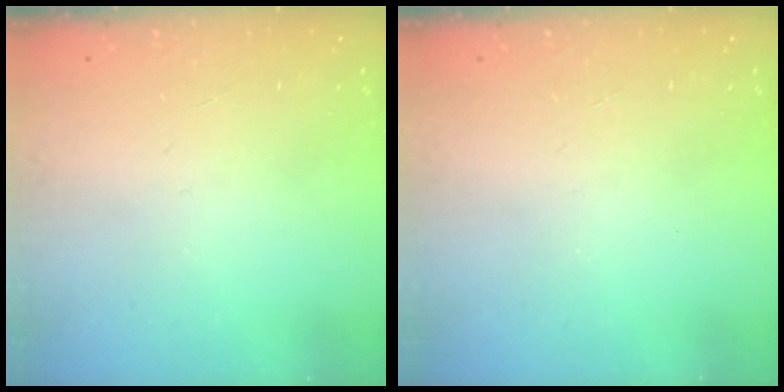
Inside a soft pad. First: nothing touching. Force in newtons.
{"total": 0.0}